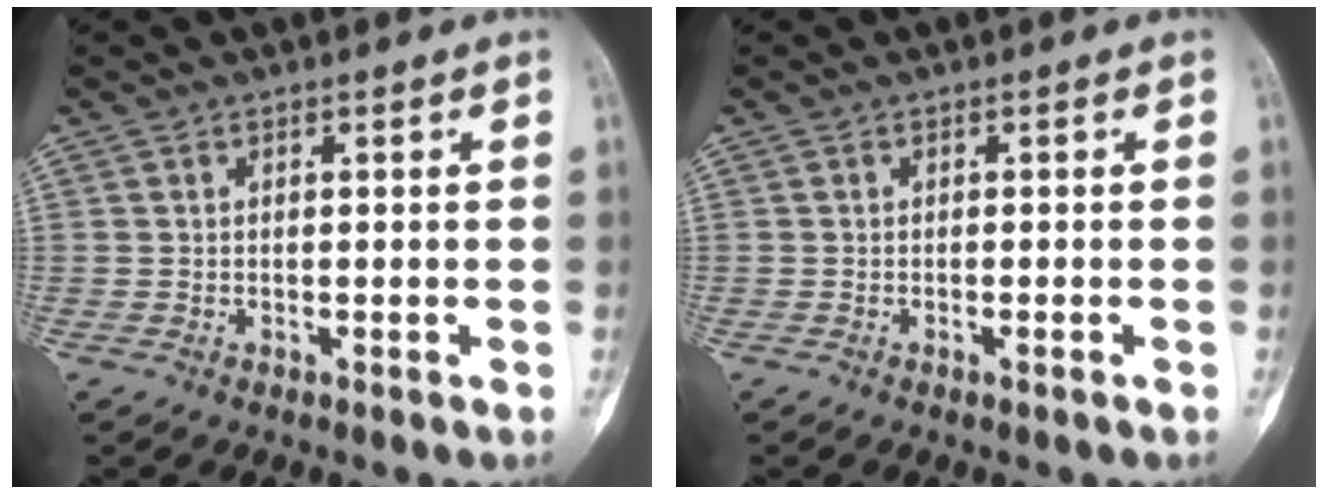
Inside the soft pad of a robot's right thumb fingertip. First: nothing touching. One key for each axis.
{"total": 0.8, "fx": -0.4, "fy": 0.1, "fz": 0.6, "tx": -0.012, "ty": 0.001, "tz": -0.006}